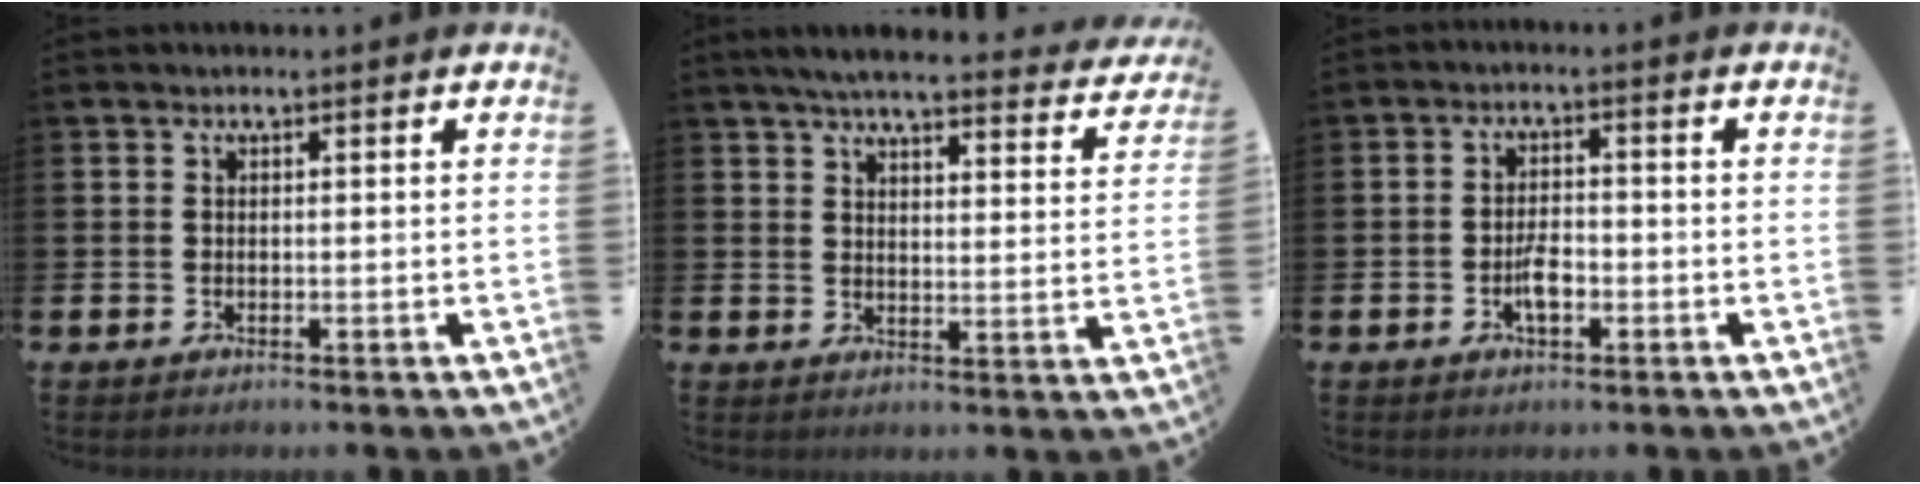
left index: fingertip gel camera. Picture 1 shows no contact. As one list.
[{"total": 4.9, "force": [4.6, 0.5, 1.8], "torque": [-0.052, -0.029, 0.078]}, {"total": 3.2, "force": [-1.1, 1.5, 2.6], "torque": [-0.047, 0.004, -0.020]}]